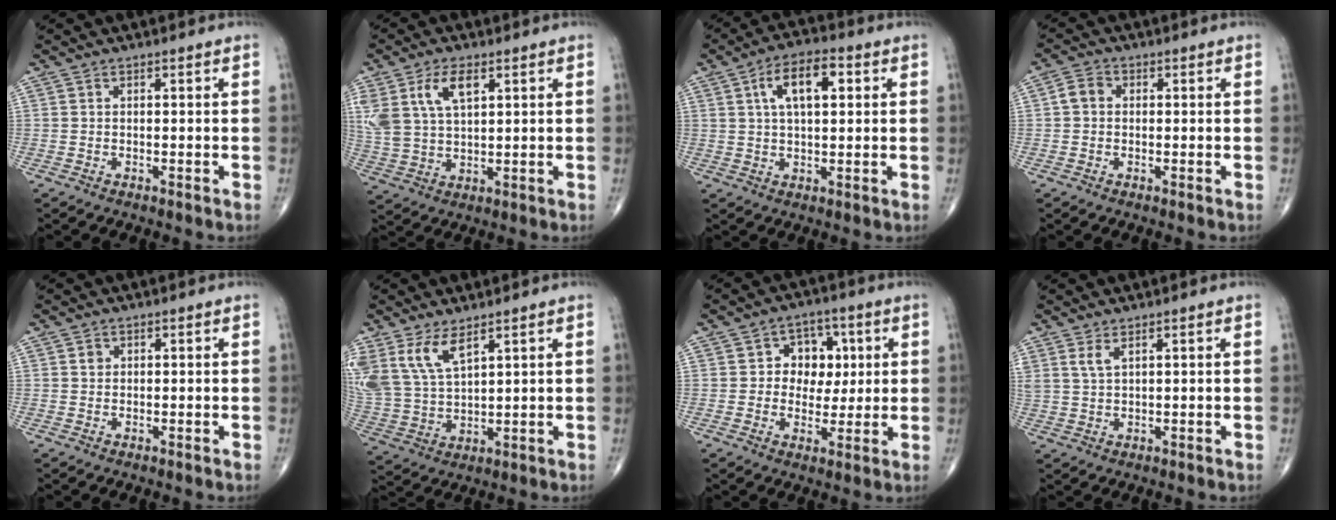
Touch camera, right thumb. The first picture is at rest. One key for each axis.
{"total": 10.8, "fx": 4.6, "fy": 5.7, "fz": 8.0, "tx": -0.169, "ty": -0.004, "tz": 0.098}
{"total": 9.4, "fx": 2.8, "fy": 4.5, "fz": 7.8, "tx": -0.123, "ty": 0.011, "tz": 0.041}
{"total": 3.1, "fx": 0.1, "fy": 2.6, "fz": 1.7, "tx": -0.026, "ty": 0.010, "tz": -0.005}
{"total": 1.0, "fx": 0.3, "fy": 0.9, "fz": 0.4, "tx": -0.002, "ty": 0.001, "tz": 0.004}
{"total": 10.6, "fx": 6.3, "fy": 4.8, "fz": 7.1, "tx": -0.148, "ty": -0.021, "tz": 0.141}
{"total": 8.4, "fx": 1.5, "fy": 6.8, "fz": 4.6, "tx": -0.014, "ty": 0.004, "tz": 0.019}
{"total": 2.5, "fx": 1.6, "fy": 1.0, "fz": 1.8, "tx": -0.039, "ty": -0.004, "tz": 0.039}